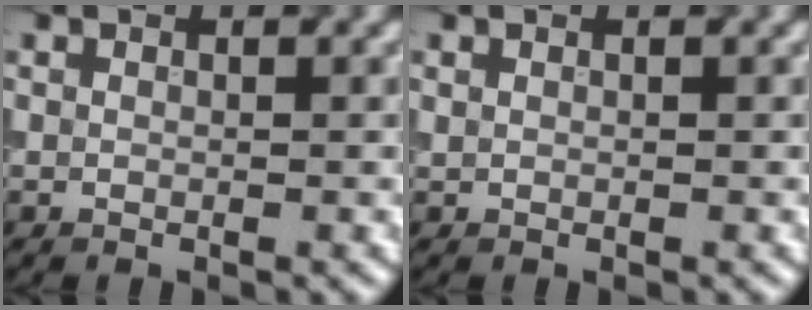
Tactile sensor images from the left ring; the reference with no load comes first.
{"total": 0.0}